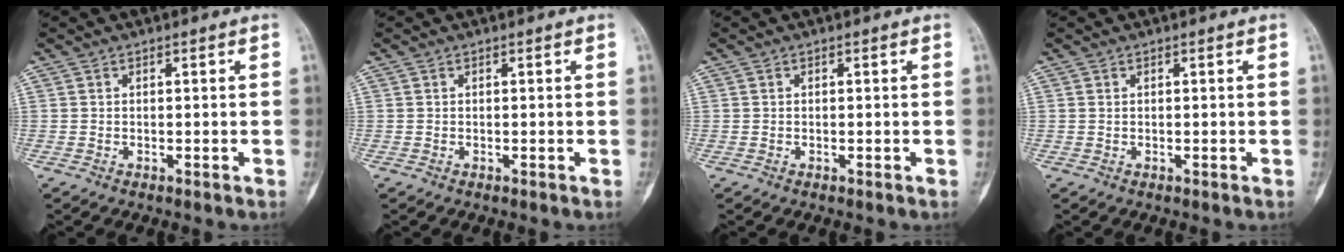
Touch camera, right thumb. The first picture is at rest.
{"total": 0.0}
{"total": 0.0}
{"total": 0.0}